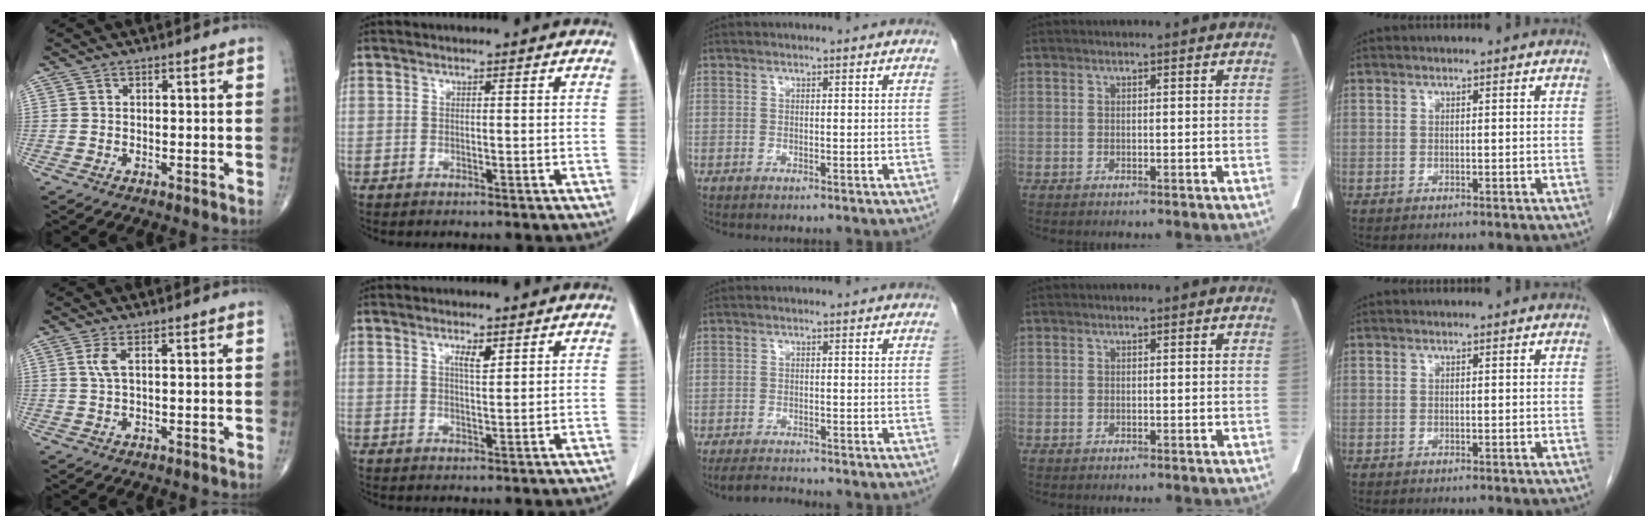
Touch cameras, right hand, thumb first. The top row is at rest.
{"thumb": {"total": 2.3, "force": [0.7, 0.4, 2.1], "torque": [-0.062, 0.005, 0.020]}, "index": {"total": 2.4, "force": [1.3, 0.5, 1.9], "torque": [-0.036, -0.001, 0.023]}, "middle": {"total": 3.4, "force": [-3.3, 0.1, 0.8], "torque": [-0.019, -0.017, -0.056]}}